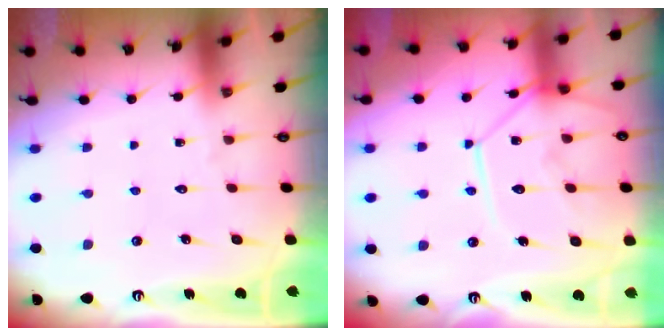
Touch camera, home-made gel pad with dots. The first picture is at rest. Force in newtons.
{"total": 12.9, "press": 12.9, "slide": 1.2}